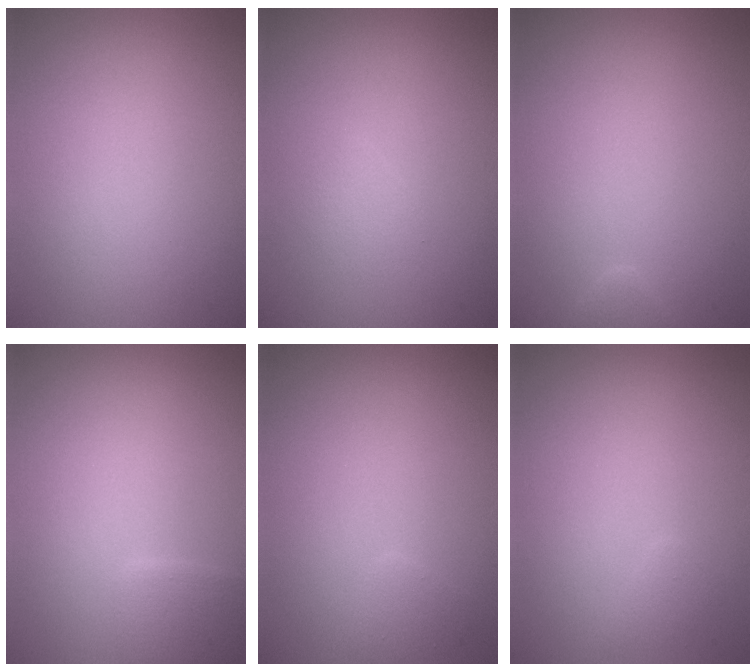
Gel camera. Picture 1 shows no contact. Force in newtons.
{"total": 0.8, "press": 0.8, "slide": 0.0}
{"total": 1.0, "press": 1.0, "slide": 0.1}
{"total": 1.8, "press": 1.8, "slide": 0.1}
{"total": 1.0, "press": 0.9, "slide": 0.1}
{"total": 0.8, "press": 0.8, "slide": 0.1}